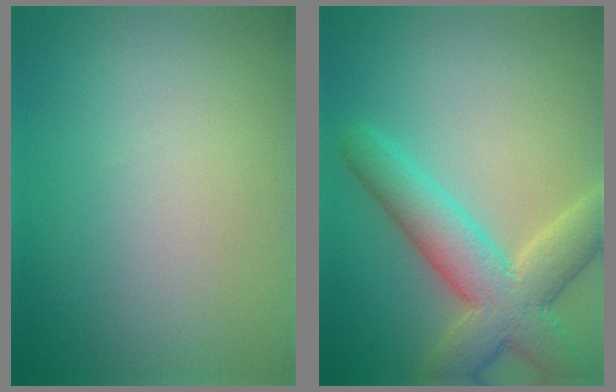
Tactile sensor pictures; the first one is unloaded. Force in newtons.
{"total": 7.3, "press": 7.3, "slide": 0.3}